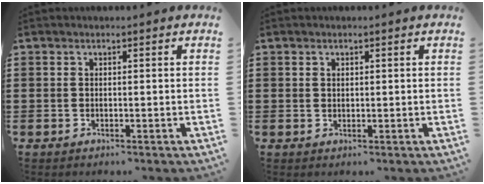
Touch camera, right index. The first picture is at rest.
{"total": 0.7, "force": [0.5, 0.5, 0.2], "torque": [-0.005, 0.003, 0.011]}